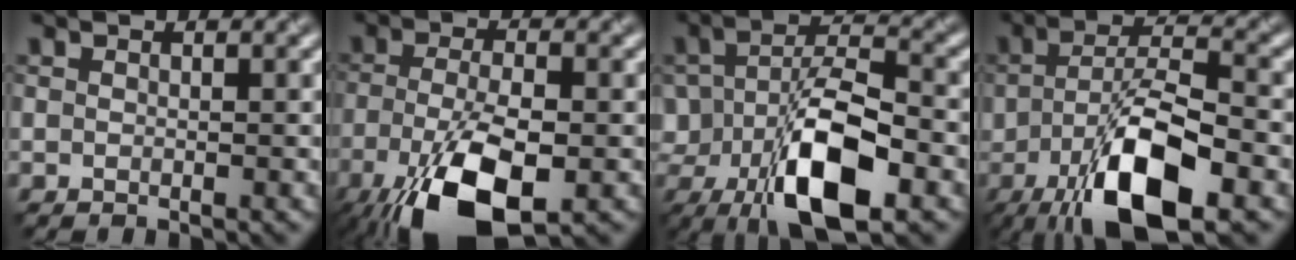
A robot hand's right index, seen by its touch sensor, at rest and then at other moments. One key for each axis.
{"total": 10.5, "fx": -5.1, "fy": 3.9, "fz": 8.4, "tx": -0.176, "ty": -0.017, "tz": -0.094}
{"total": 11.2, "fx": -4.4, "fy": 5.2, "fz": 8.9, "tx": -0.167, "ty": -0.005, "tz": -0.076}
{"total": 10.9, "fx": -4.6, "fy": 3.9, "fz": 9.1, "tx": -0.175, "ty": -0.002, "tz": -0.084}